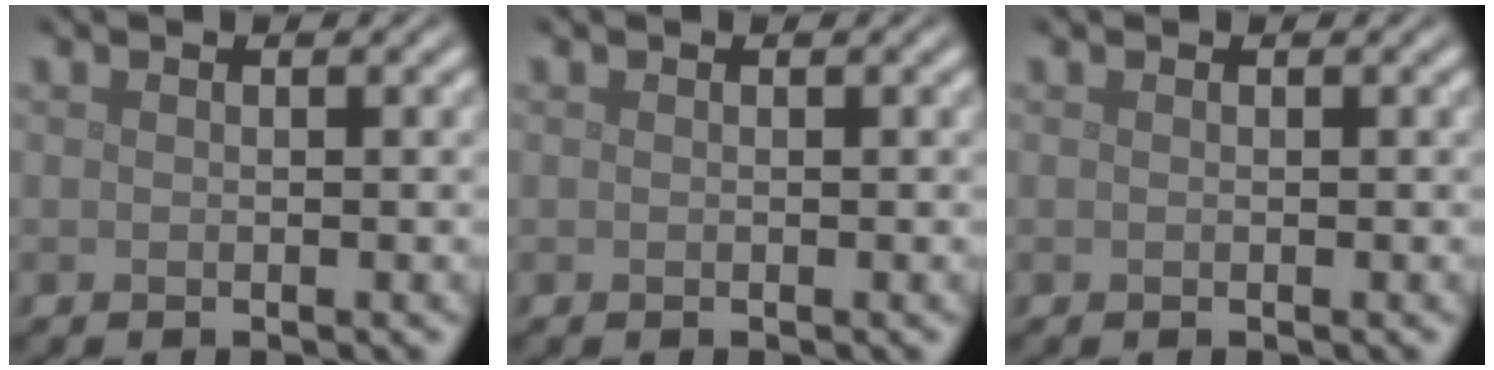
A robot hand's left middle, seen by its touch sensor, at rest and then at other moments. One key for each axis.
{"total": 0.0}
{"total": 0.0}